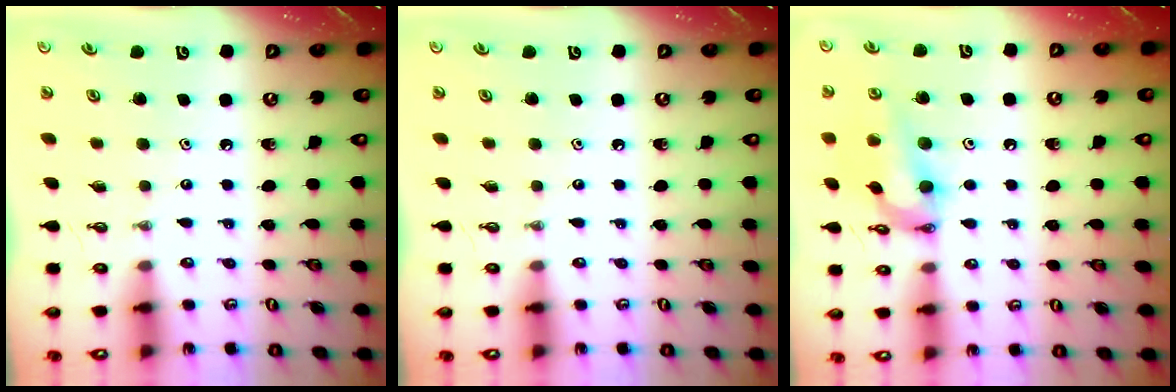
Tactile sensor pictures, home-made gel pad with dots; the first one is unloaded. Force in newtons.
{"total": 0.0}
{"total": 14.7, "press": 13.7, "slide": 5.1}